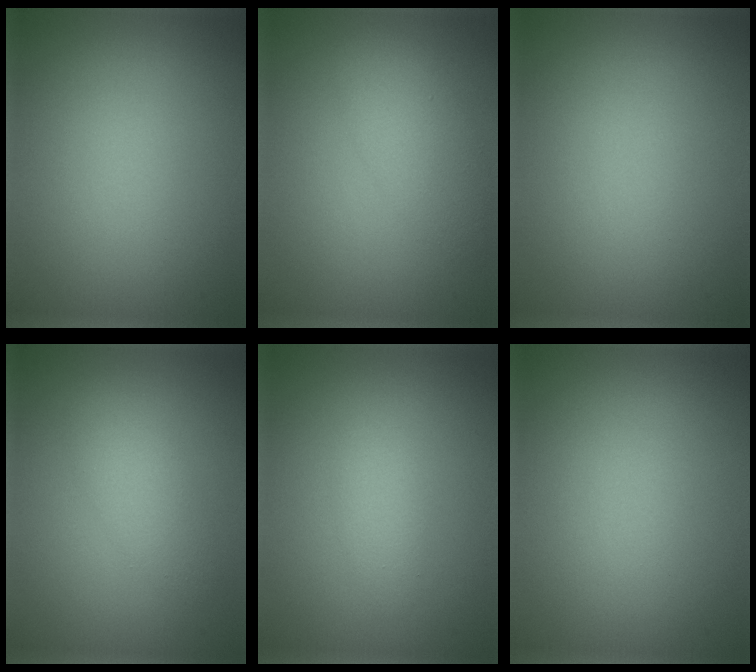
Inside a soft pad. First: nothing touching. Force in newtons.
{"total": 3.6, "press": 3.6, "slide": 0.0}
{"total": 0.0}
{"total": 2.7, "press": 2.7, "slide": 0.1}
{"total": 1.6, "press": 1.6, "slide": 0.1}
{"total": 0.0}